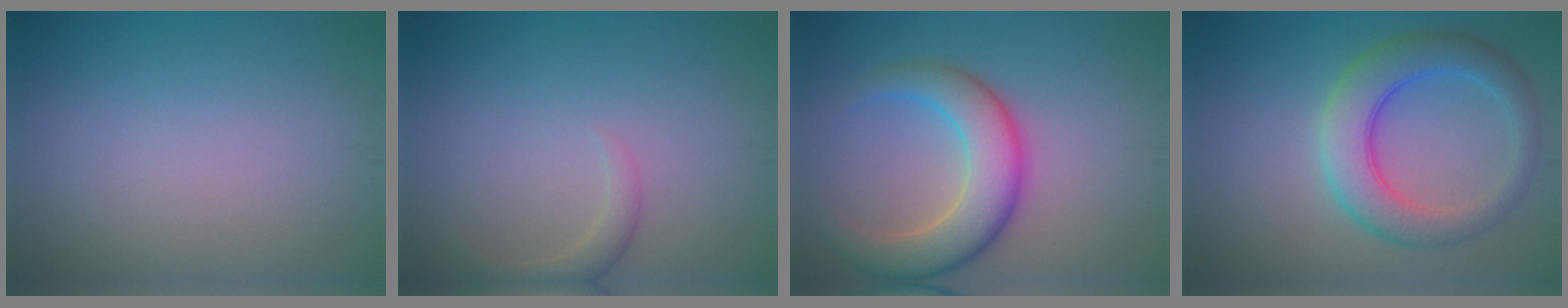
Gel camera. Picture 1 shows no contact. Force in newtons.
{"total": 1.9, "press": 1.9, "slide": 0.2}
{"total": 6.6, "press": 6.6, "slide": 0.2}
{"total": 5.9, "press": 5.9, "slide": 0.1}